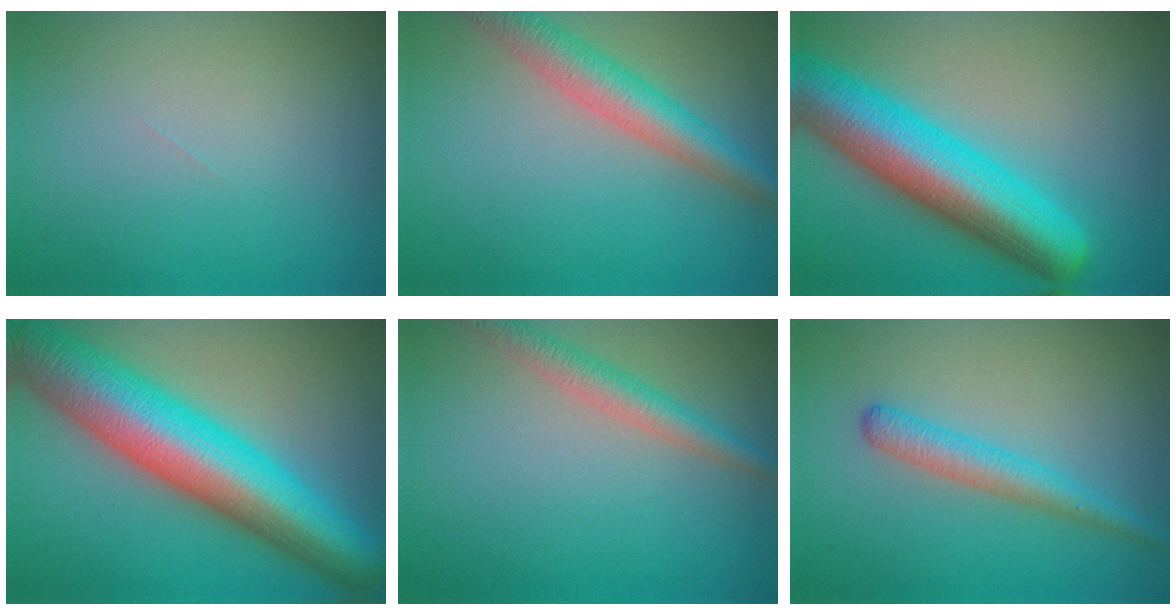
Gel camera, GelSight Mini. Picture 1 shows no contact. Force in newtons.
{"total": 5.0, "press": 5.0, "slide": 0.3}
{"total": 10.2, "press": 10.2, "slide": 0.3}
{"total": 13.1, "press": 13.1, "slide": 0.4}
{"total": 3.0, "press": 3.0, "slide": 0.1}
{"total": 2.8, "press": 2.8, "slide": 0.0}